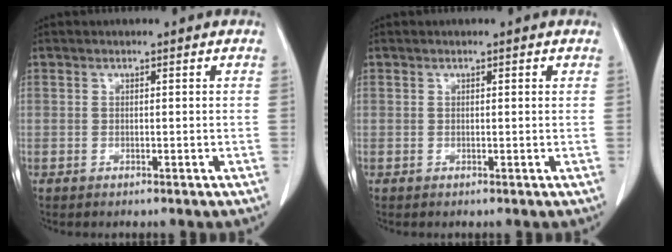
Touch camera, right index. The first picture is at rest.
{"total": 0.8, "force": [0.3, 0.4, 0.6], "torque": [-0.015, 0.004, 0.006]}